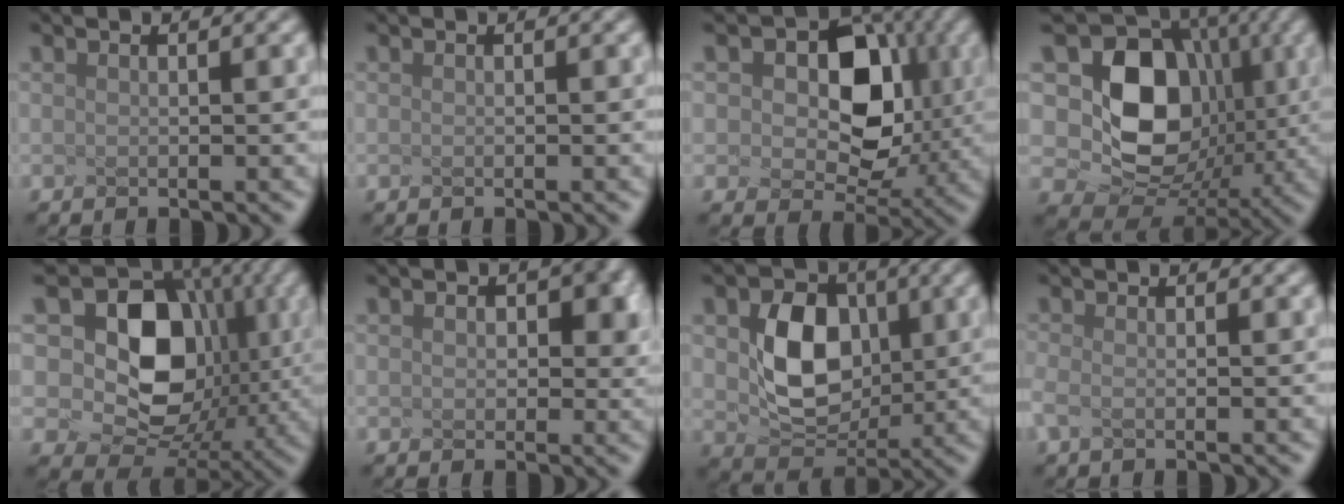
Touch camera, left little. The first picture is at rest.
{"total": 0.0}
{"total": 7.7, "force": [0.6, 5.7, 5.3], "torque": [-0.107, -0.011, 0.039]}
{"total": 8.6, "force": [-0.4, 7.2, 4.6], "torque": [-0.111, -0.024, 0.032]}
{"total": 10.5, "force": [0.8, 8.5, 6.1], "torque": [-0.120, -0.013, 0.045]}
{"total": 2.1, "force": [-0.1, 1.4, 1.5], "torque": [-0.050, -0.009, 0.040]}
{"total": 5.2, "force": [-0.6, 4.0, 3.4], "torque": [-0.099, -0.015, 0.036]}
{"total": 1.3, "force": [-1.1, -0.6, 0.0], "torque": [-0.027, 0.000, 0.010]}